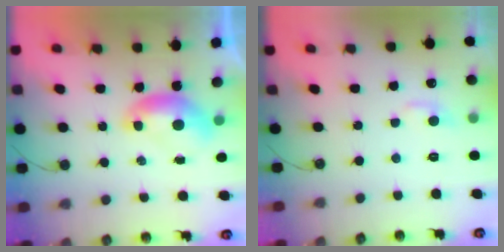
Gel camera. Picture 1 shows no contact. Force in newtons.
{"total": 1.6, "press": 1.4, "slide": 0.7}